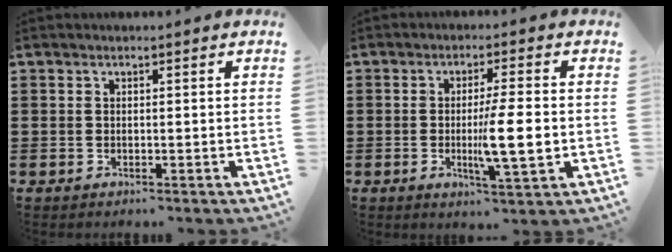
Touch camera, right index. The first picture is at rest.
{"total": 8.1, "force": [-0.8, 1.0, 8.0], "torque": [-0.141, -0.010, -0.015]}